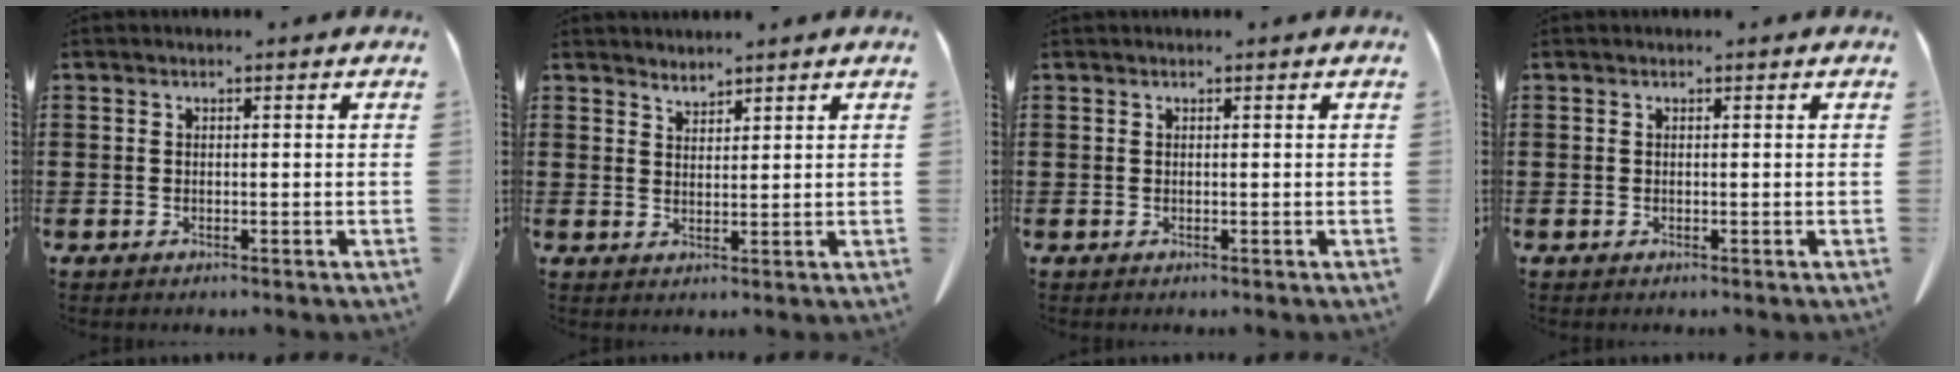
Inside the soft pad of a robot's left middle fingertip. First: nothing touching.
{"total": 2.1, "force": [2.1, 0.2, -0.2], "torque": [-0.002, -0.004, 0.041]}
{"total": 0.0}
{"total": 0.0}